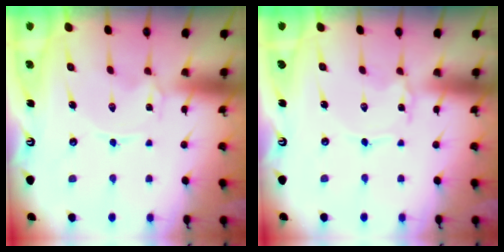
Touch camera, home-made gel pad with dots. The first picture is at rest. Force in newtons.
{"total": 1.4, "press": 1.4, "slide": 0.1}